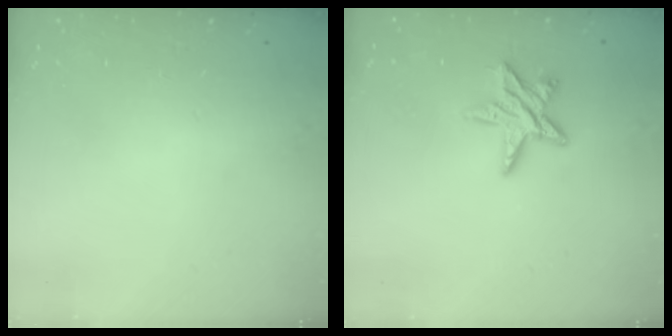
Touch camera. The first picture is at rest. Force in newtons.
{"total": 9.3, "press": 9.2, "slide": 0.7}